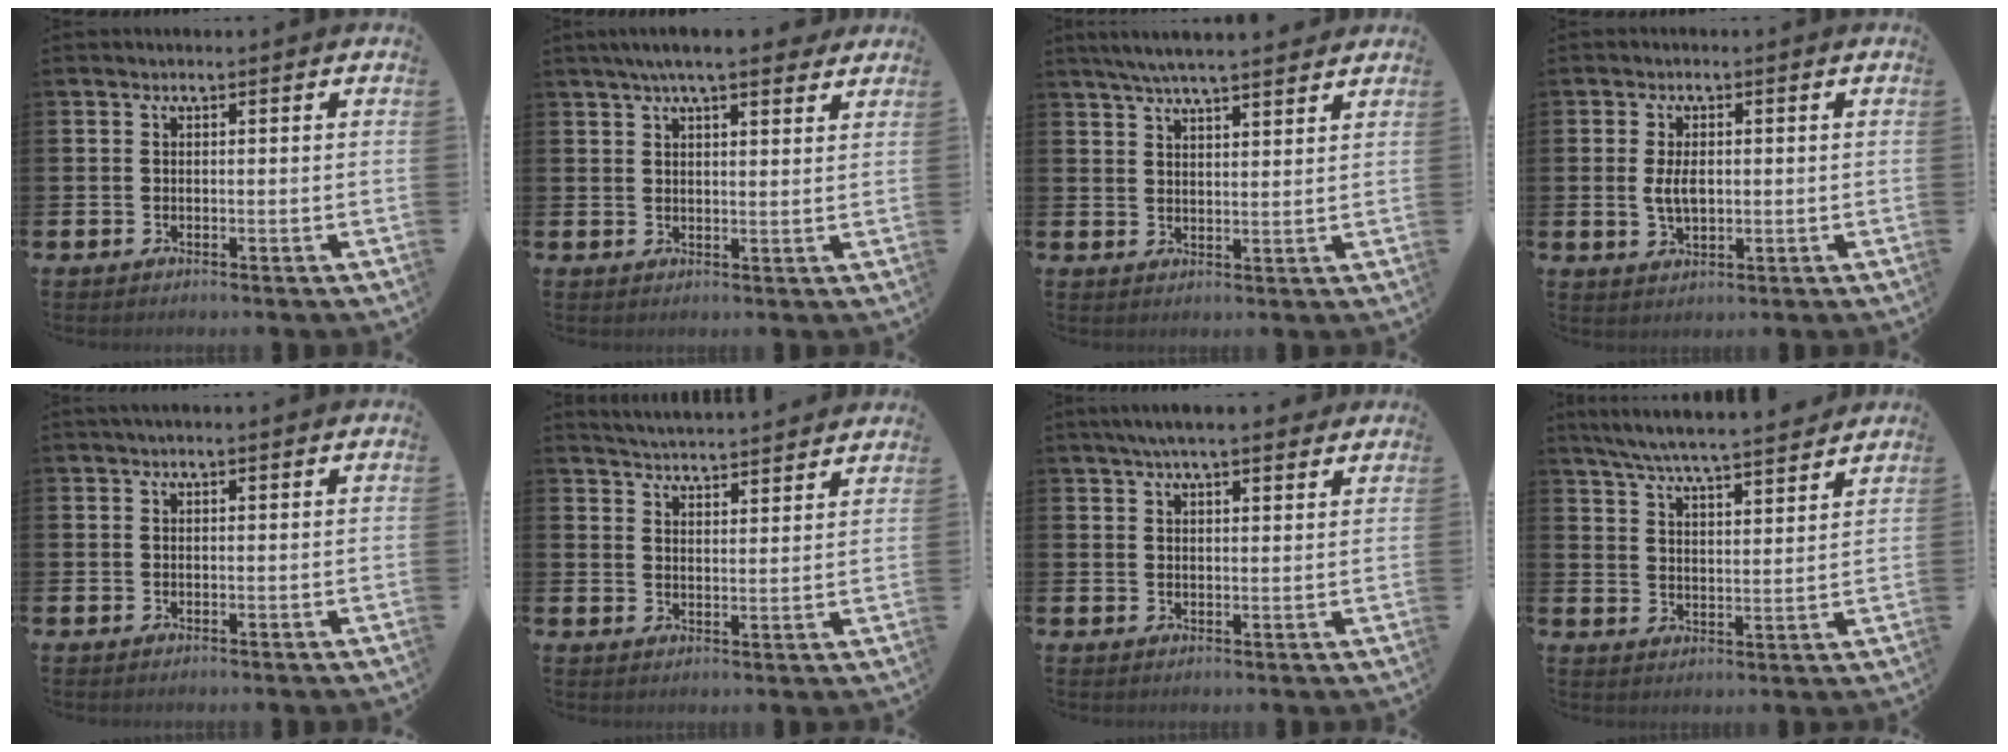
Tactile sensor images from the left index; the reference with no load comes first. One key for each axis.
{"total": 5.6, "fx": 4.9, "fy": 0.7, "fz": 2.6, "tx": -0.046, "ty": -0.014, "tz": 0.085}
{"total": 5.5, "fx": 5.3, "fy": 0.2, "fz": 1.7, "tx": -0.039, "ty": -0.019, "tz": 0.094}
{"total": 3.5, "fx": 0.3, "fy": 1.9, "fz": 2.9, "tx": -0.044, "ty": 0.001, "tz": 0.001}
{"total": 0.6, "fx": 0.5, "fy": 0.0, "fz": 0.4, "tx": -0.007, "ty": 0.000, "tz": 0.008}
{"total": 4.7, "fx": 4.7, "fy": -0.2, "fz": -0.1, "tx": -0.019, "ty": -0.033, "tz": 0.084}
{"total": 4.9, "fx": 4.3, "fy": 0.6, "fz": 2.2, "tx": -0.044, "ty": -0.010, "tz": 0.076}
{"total": 6.6, "fx": 6.4, "fy": -0.1, "fz": 1.8, "tx": -0.054, "ty": -0.045, "tz": 0.112}